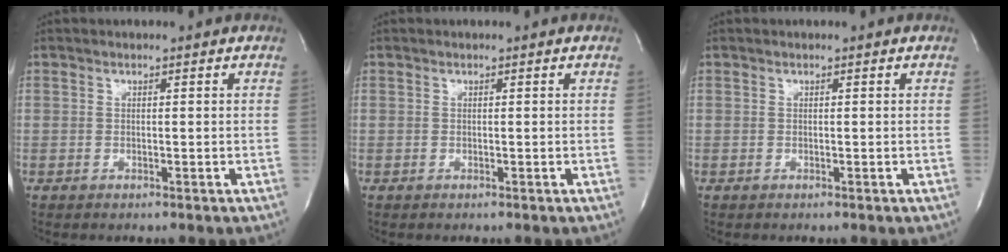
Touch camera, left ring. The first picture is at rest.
{"total": 0.0}
{"total": 0.0}